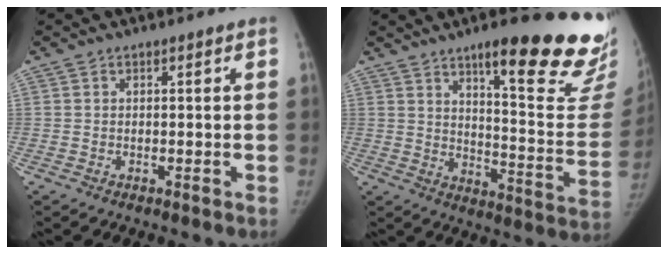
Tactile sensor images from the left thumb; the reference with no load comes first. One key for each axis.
{"total": 25.7, "fx": 17.2, "fy": 5.4, "fz": 18.3, "tx": -0.200, "ty": -0.106, "tz": 0.231}